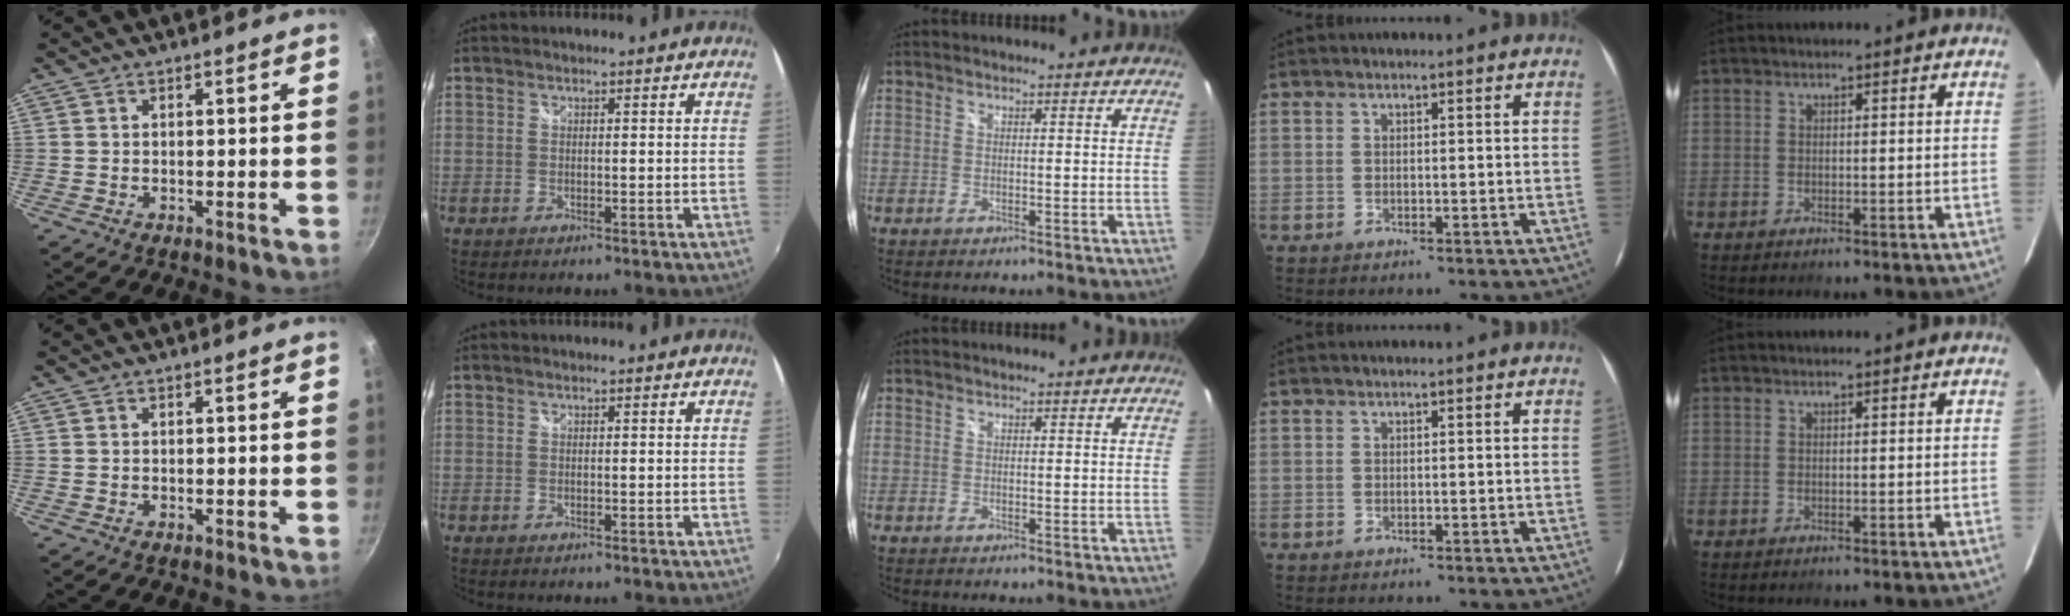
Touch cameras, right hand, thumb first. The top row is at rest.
{}